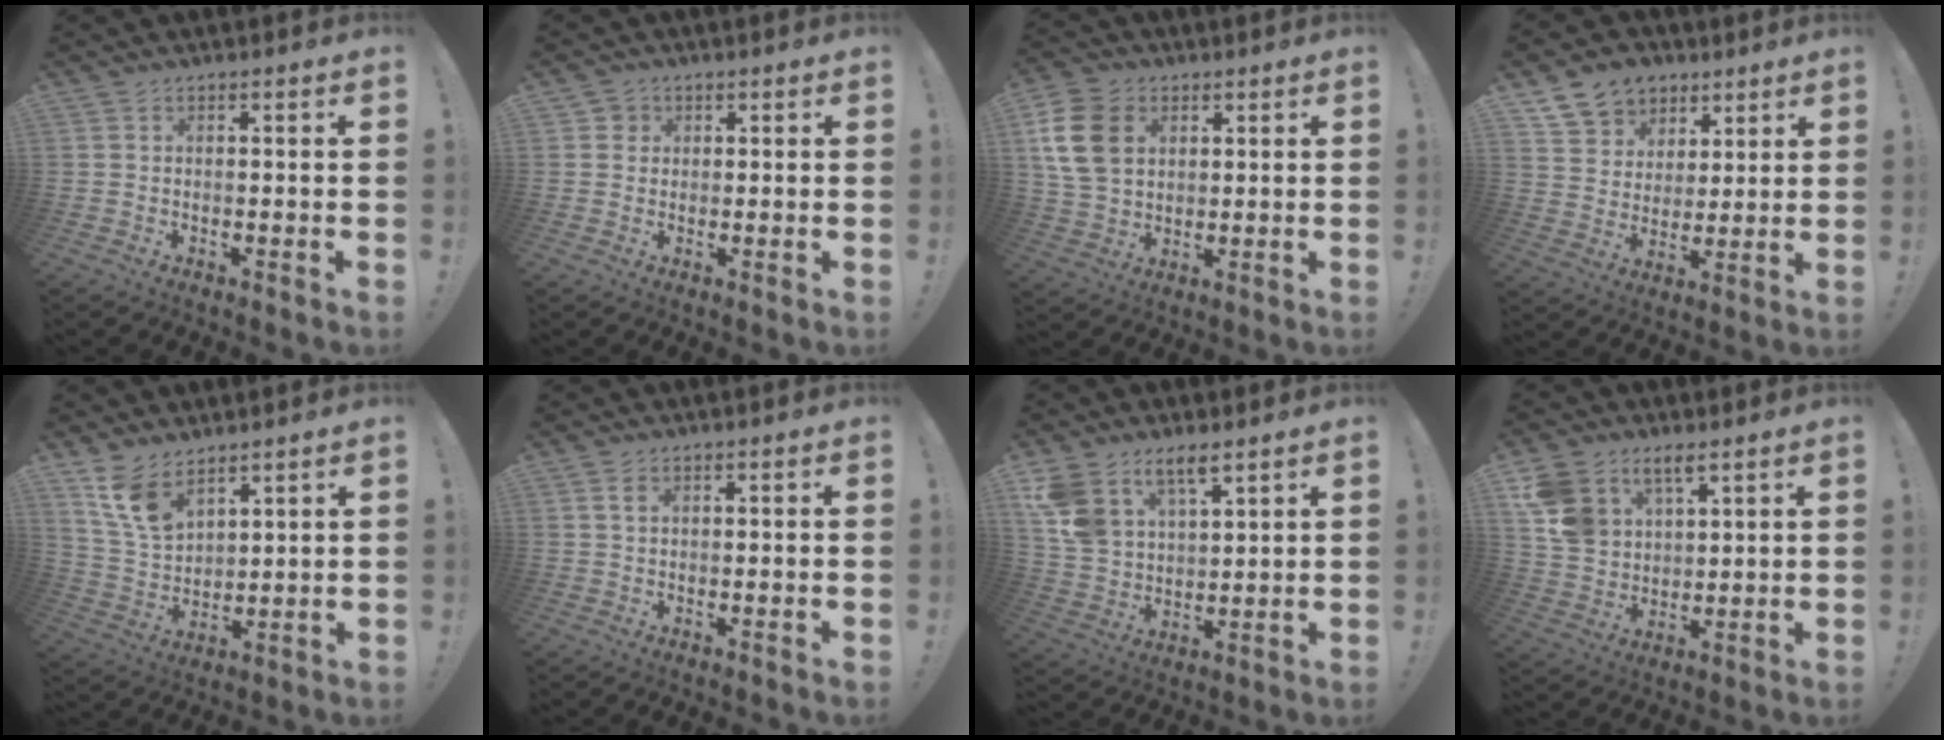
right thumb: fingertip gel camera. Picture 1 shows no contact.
{"total": 2.5, "force": [0.8, 2.3, 0.5], "torque": [-0.005, -0.001, 0.013]}
{"total": 13.8, "force": [4.2, 10.3, 8.2], "torque": [-0.165, -0.009, 0.086]}
{"total": 11.5, "force": [6.8, 8.8, 2.7], "torque": [-0.038, -0.044, 0.137]}
{"total": 11.0, "force": [7.8, 5.7, 5.3], "torque": [-0.110, -0.037, 0.157]}
{"total": 1.6, "force": [0.9, 0.9, 1.1], "torque": [-0.013, -0.001, 0.013]}
{"total": 10.7, "force": [7.7, 5.8, 4.7], "torque": [-0.099, -0.041, 0.152]}
{"total": 10.3, "force": [6.7, 6.7, 3.9], "torque": [-0.078, -0.034, 0.136]}